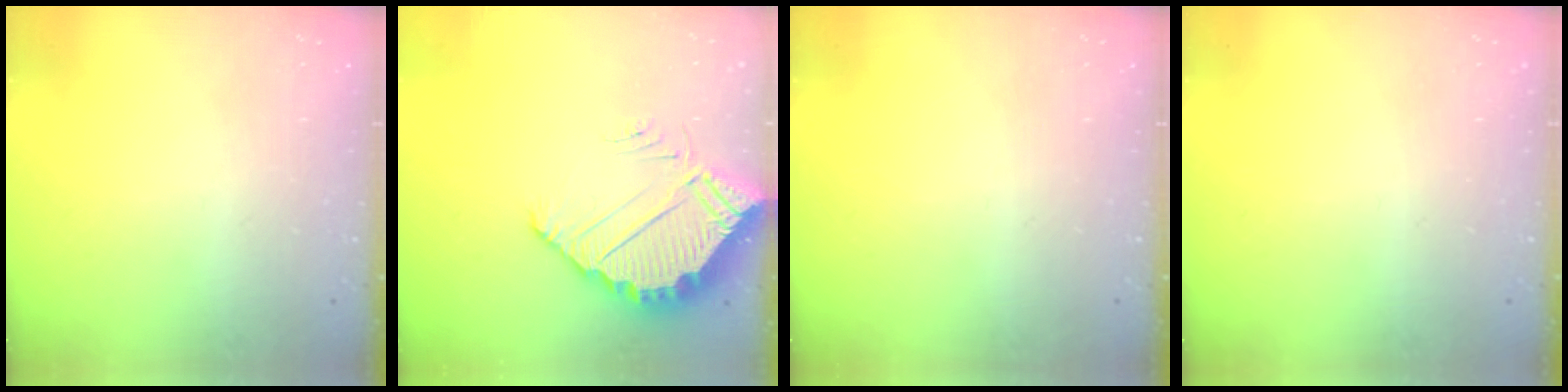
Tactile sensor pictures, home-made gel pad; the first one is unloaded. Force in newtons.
{"total": 5.9, "press": 5.9, "slide": 0.3}
{"total": 0.0}
{"total": 0.0}